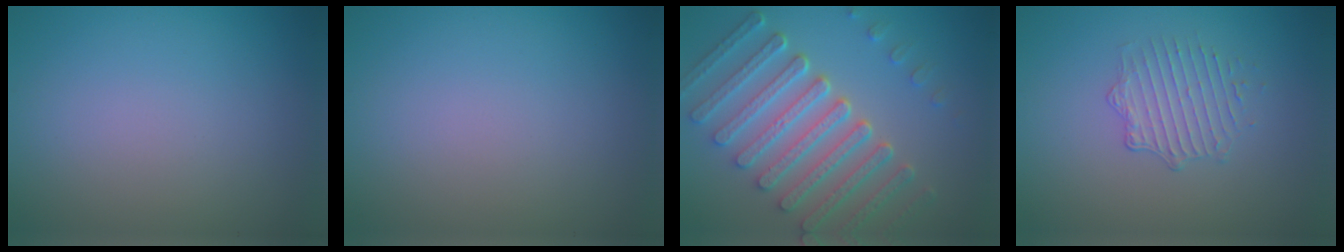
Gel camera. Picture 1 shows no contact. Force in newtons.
{"total": 0.0}
{"total": 7.7, "press": 5.9, "slide": 5.0}
{"total": 1.9, "press": 1.4, "slide": 1.4}